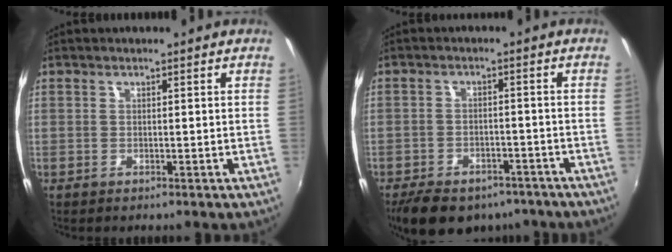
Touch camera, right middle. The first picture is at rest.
{"total": 14.4, "force": [-10.6, 7.2, 6.6], "torque": [-0.148, -0.008, -0.145]}